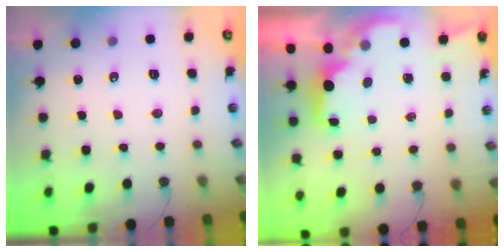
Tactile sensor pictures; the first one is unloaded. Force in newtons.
{"total": 2.0, "press": 1.9, "slide": 0.7}